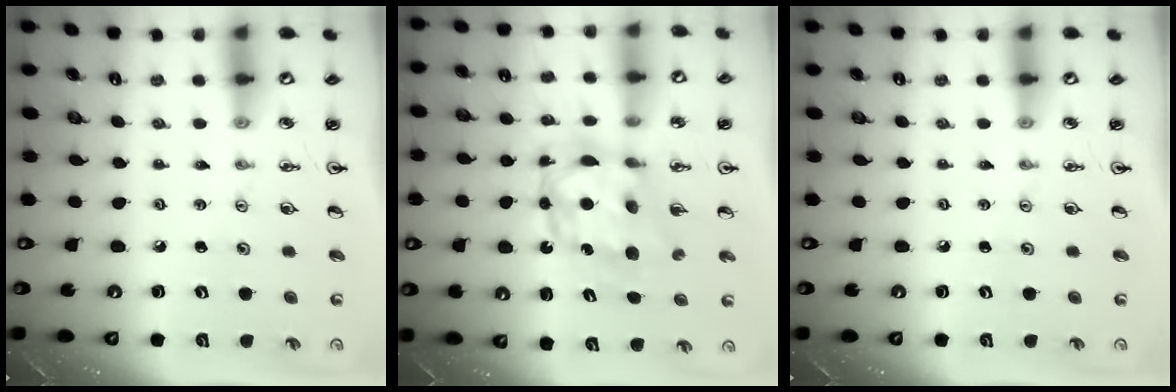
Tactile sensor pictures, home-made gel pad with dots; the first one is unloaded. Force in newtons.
{"total": 8.5, "press": 8.5, "slide": 0.6}
{"total": 0.0}